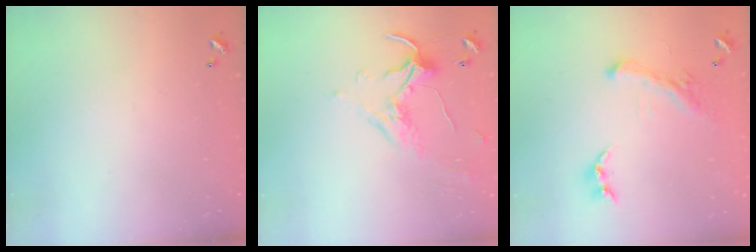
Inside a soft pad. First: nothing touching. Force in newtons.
{"total": 1.2, "press": 0.6, "slide": 1.1}
{"total": 2.5, "press": 2.0, "slide": 1.4}